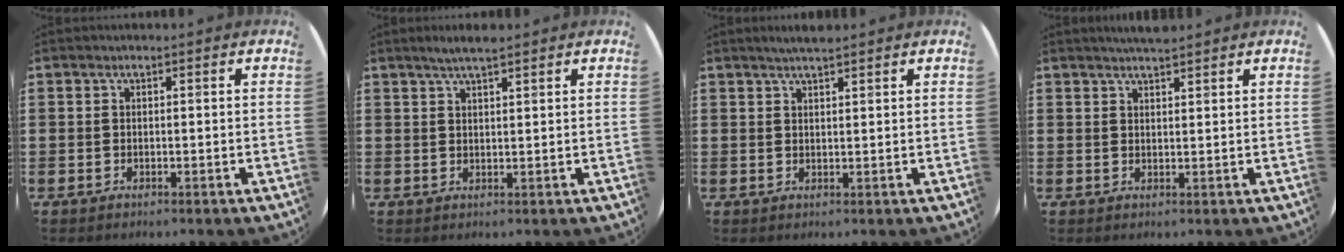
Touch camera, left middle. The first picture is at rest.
{"total": 2.8, "force": [2.4, 0.2, 1.5], "torque": [-0.029, 0.004, 0.042]}
{"total": 2.2, "force": [2.0, 0.1, 0.9], "torque": [-0.018, 0.003, 0.036]}
{"total": 2.4, "force": [2.3, 0.0, 0.5], "torque": [-0.012, -0.002, 0.043]}